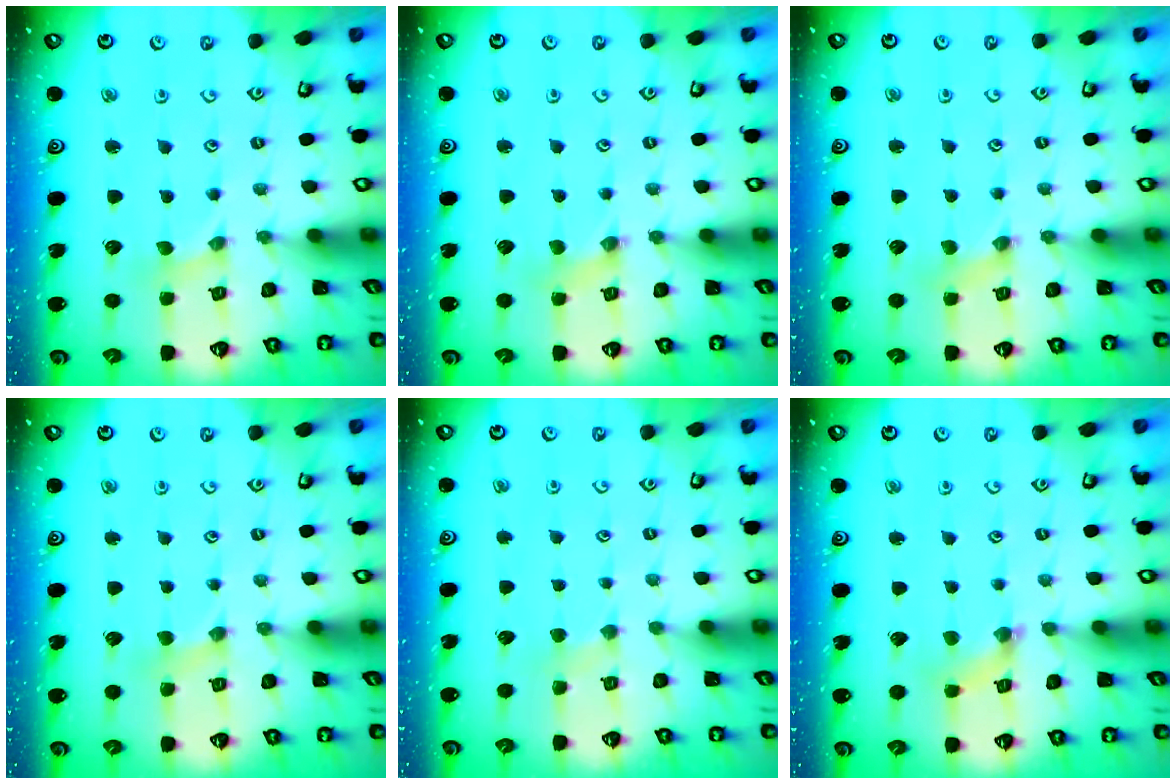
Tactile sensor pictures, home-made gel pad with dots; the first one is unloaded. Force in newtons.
{"total": 1.4, "press": 1.3, "slide": 0.2}
{"total": 0.8, "press": 0.8, "slide": 0.2}
{"total": 2.3, "press": 2.3, "slide": 0.3}
{"total": 1.9, "press": 1.9, "slide": 0.4}
{"total": 1.5, "press": 1.4, "slide": 0.3}